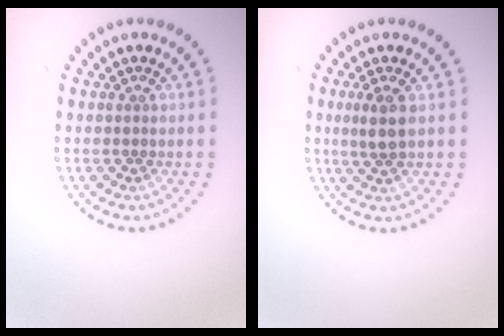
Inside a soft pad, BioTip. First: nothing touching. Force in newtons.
{"total": 2.0, "press": 1.8, "slide": 0.8}